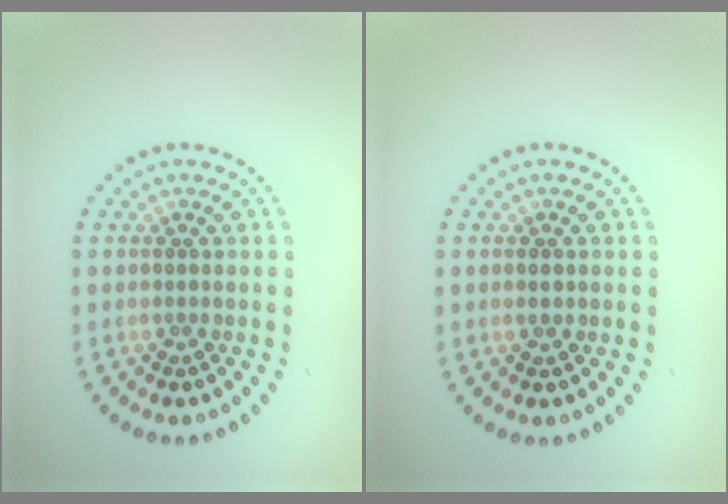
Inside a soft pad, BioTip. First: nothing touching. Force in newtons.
{"total": 0.9, "press": 0.9, "slide": 0.1}